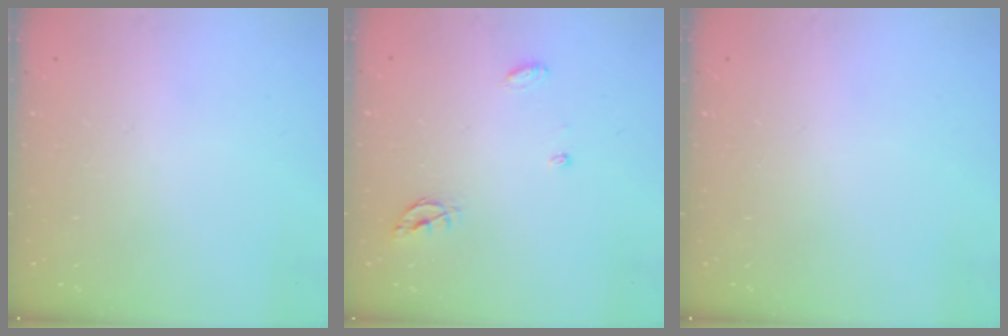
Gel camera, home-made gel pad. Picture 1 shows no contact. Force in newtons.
{"total": 4.4, "press": 4.4, "slide": 0.4}
{"total": 0.0}